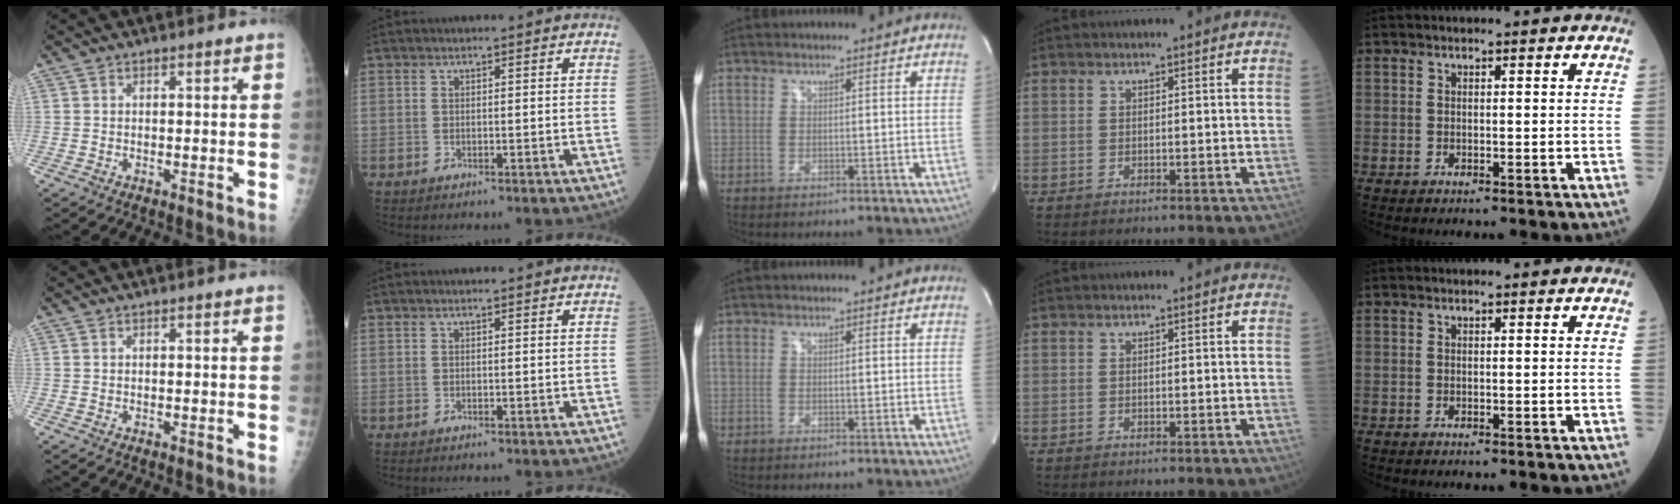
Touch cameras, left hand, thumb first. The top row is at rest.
{}